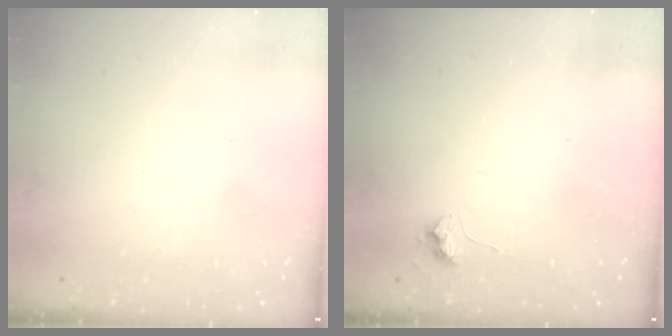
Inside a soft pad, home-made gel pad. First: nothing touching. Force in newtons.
{"total": 4.8, "press": 4.8, "slide": 0.7}